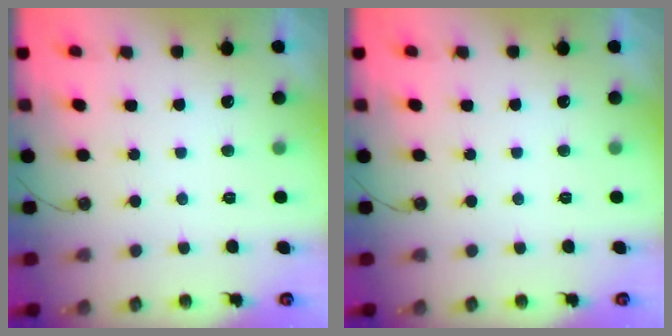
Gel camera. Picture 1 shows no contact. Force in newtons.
{"total": 0.0}